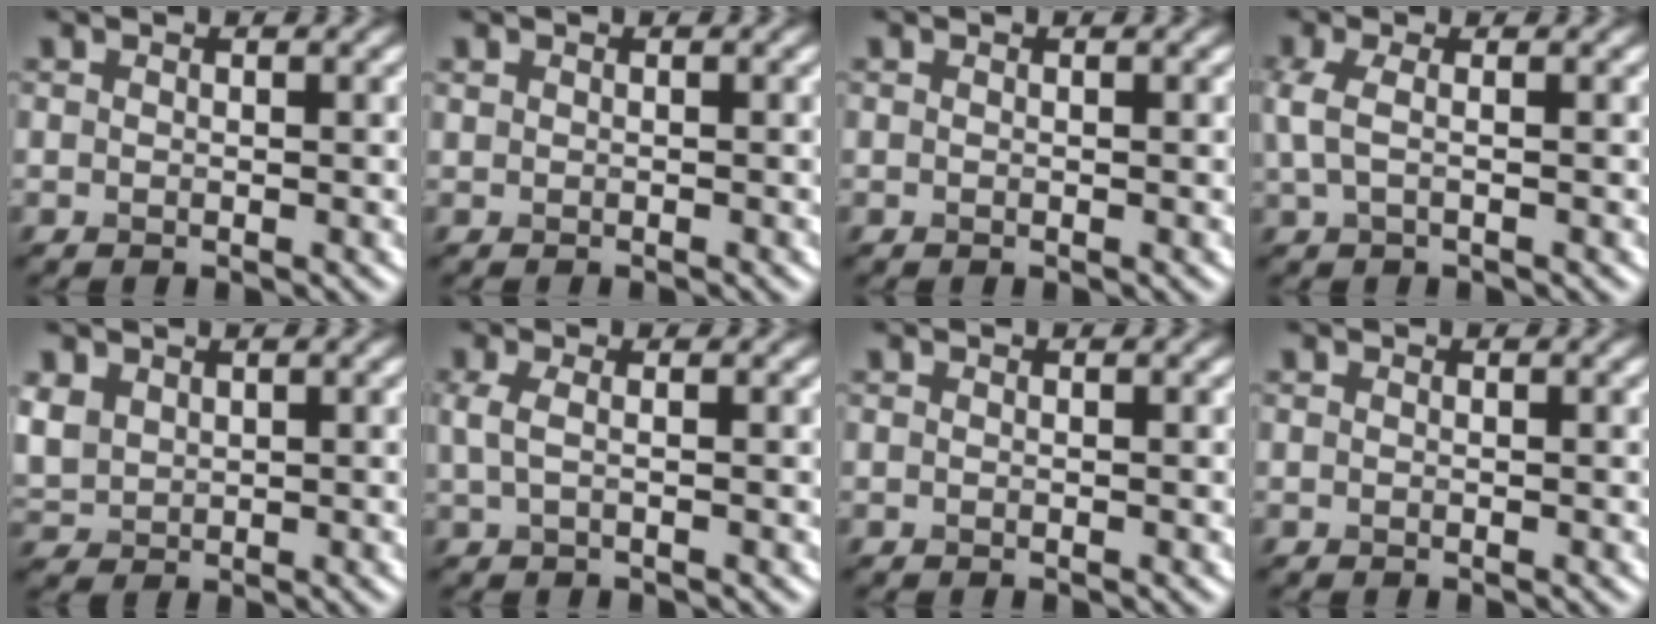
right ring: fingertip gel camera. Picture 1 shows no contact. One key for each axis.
{"total": 0.7, "fx": -0.4, "fy": -0.3, "fz": -0.5, "tx": 0.000, "ty": 0.003, "tz": 0.011}
{"total": 0.0}
{"total": 1.6, "fx": 0.0, "fy": 0.4, "fz": 1.5, "tx": -0.051, "ty": 0.013, "tz": 0.017}
{"total": 1.8, "fx": 1.1, "fy": 1.5, "fz": 0.4, "tx": -0.034, "ty": 0.012, "tz": 0.044}
{"total": 1.0, "fx": 0.0, "fy": 0.1, "fz": 1.0, "tx": -0.032, "ty": 0.011, "tz": 0.018}
{"total": 0.0}
{"total": 0.0}